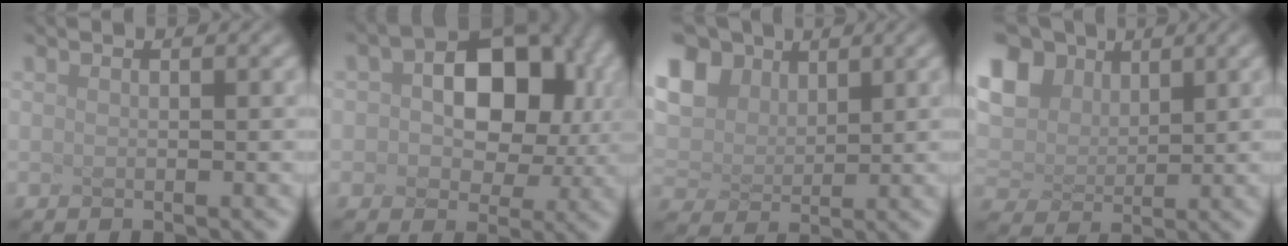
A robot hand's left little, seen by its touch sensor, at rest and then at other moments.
{"total": 7.5, "force": [0.4, 4.9, 5.7], "torque": [-0.104, 0.001, 0.035]}
{"total": 4.4, "force": [2.6, 3.0, 2.0], "torque": [-0.101, 0.012, 0.077]}
{"total": 5.2, "force": [2.8, 3.6, 2.5], "torque": [-0.109, 0.016, 0.079]}